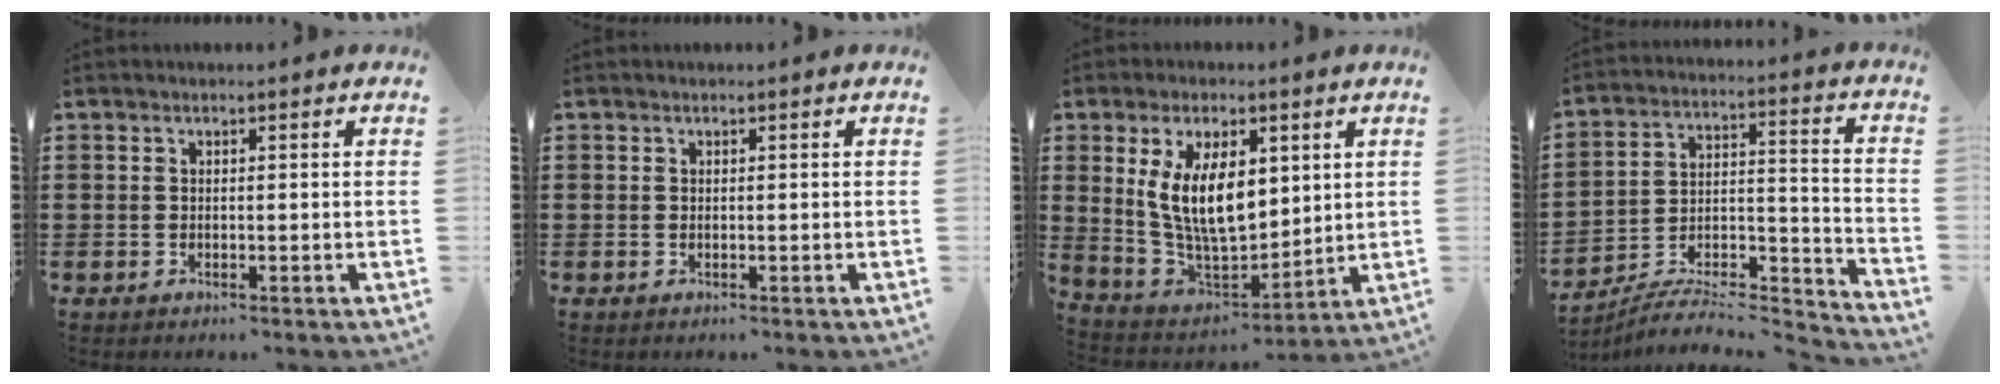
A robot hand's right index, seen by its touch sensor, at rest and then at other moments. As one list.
[{"total": 0.0}, {"total": 11.3, "force": [2.8, 5.5, 9.5], "torque": [-0.201, -0.001, 0.049]}, {"total": 6.4, "force": [-6.0, 1.0, 1.8], "torque": [-0.029, -0.007, -0.122]}]